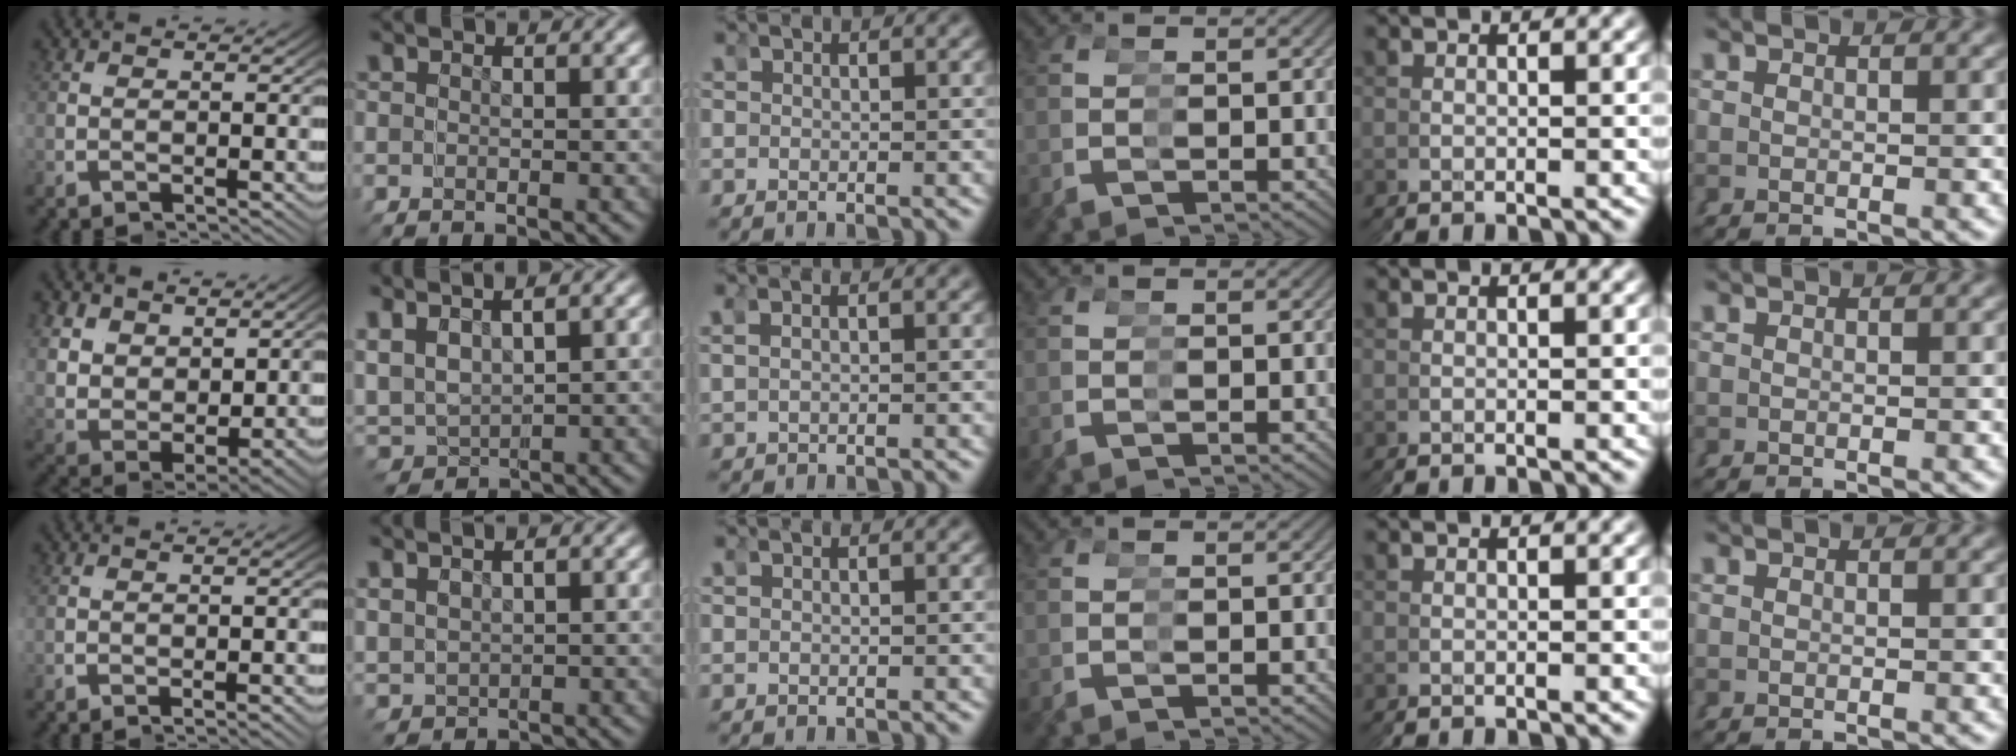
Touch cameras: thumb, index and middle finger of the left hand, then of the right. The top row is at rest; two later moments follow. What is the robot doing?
{"motion": "grasp_and_lifting", "object": "hoodie"}